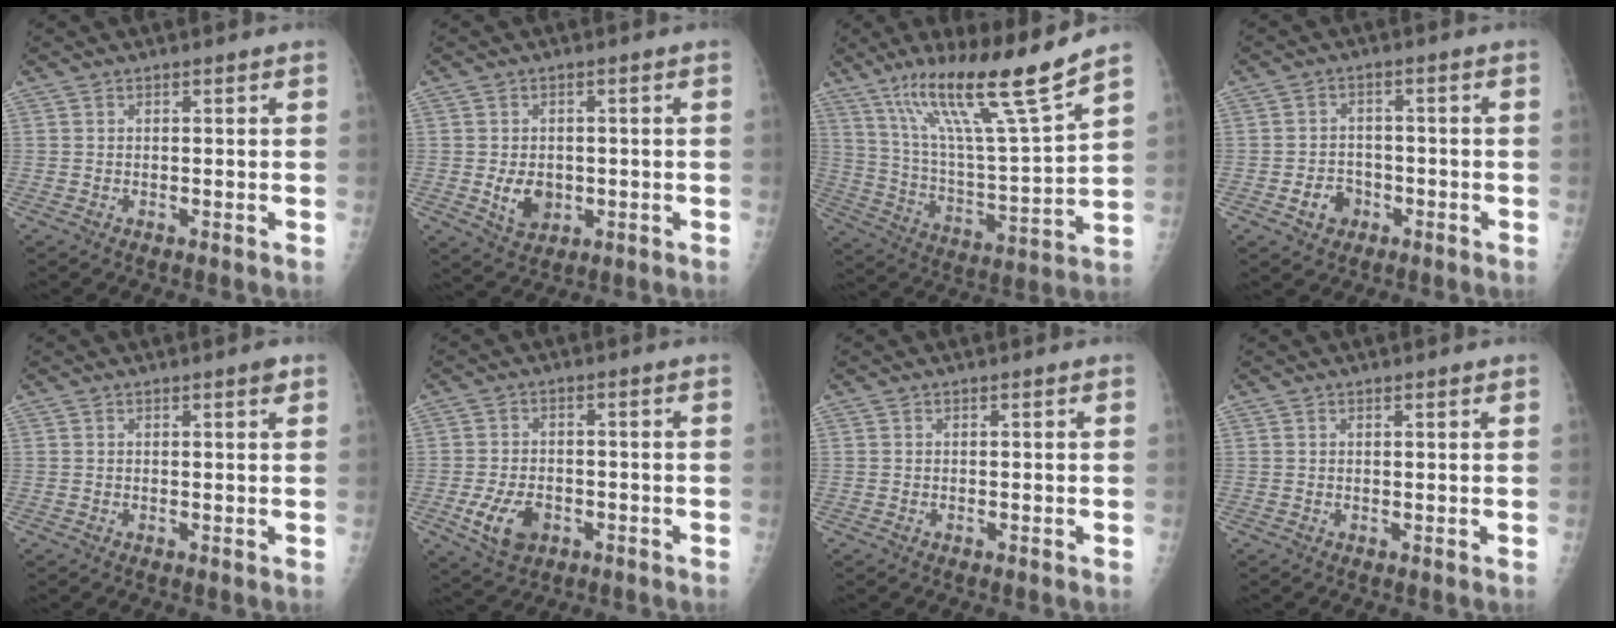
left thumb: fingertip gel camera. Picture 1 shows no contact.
{"total": 5.4, "force": [-0.8, 4.1, 3.5], "torque": [-0.041, -0.004, -0.002]}
{"total": 19.7, "force": [13.3, 1.0, 14.5], "torque": [-0.232, -0.066, 0.236]}
{"total": 4.6, "force": [-2.1, 3.8, 1.7], "torque": [-0.009, 0.018, -0.030]}
{"total": 1.1, "force": [0.7, 0.2, 0.9], "torque": [-0.013, -0.002, 0.007]}
{"total": 7.3, "force": [-2.8, 4.8, 4.8], "torque": [-0.083, 0.008, -0.042]}
{"total": 0.0}
{"total": 0.6, "force": [0.4, 0.1, 0.4], "torque": [-0.005, -0.001, 0.006]}